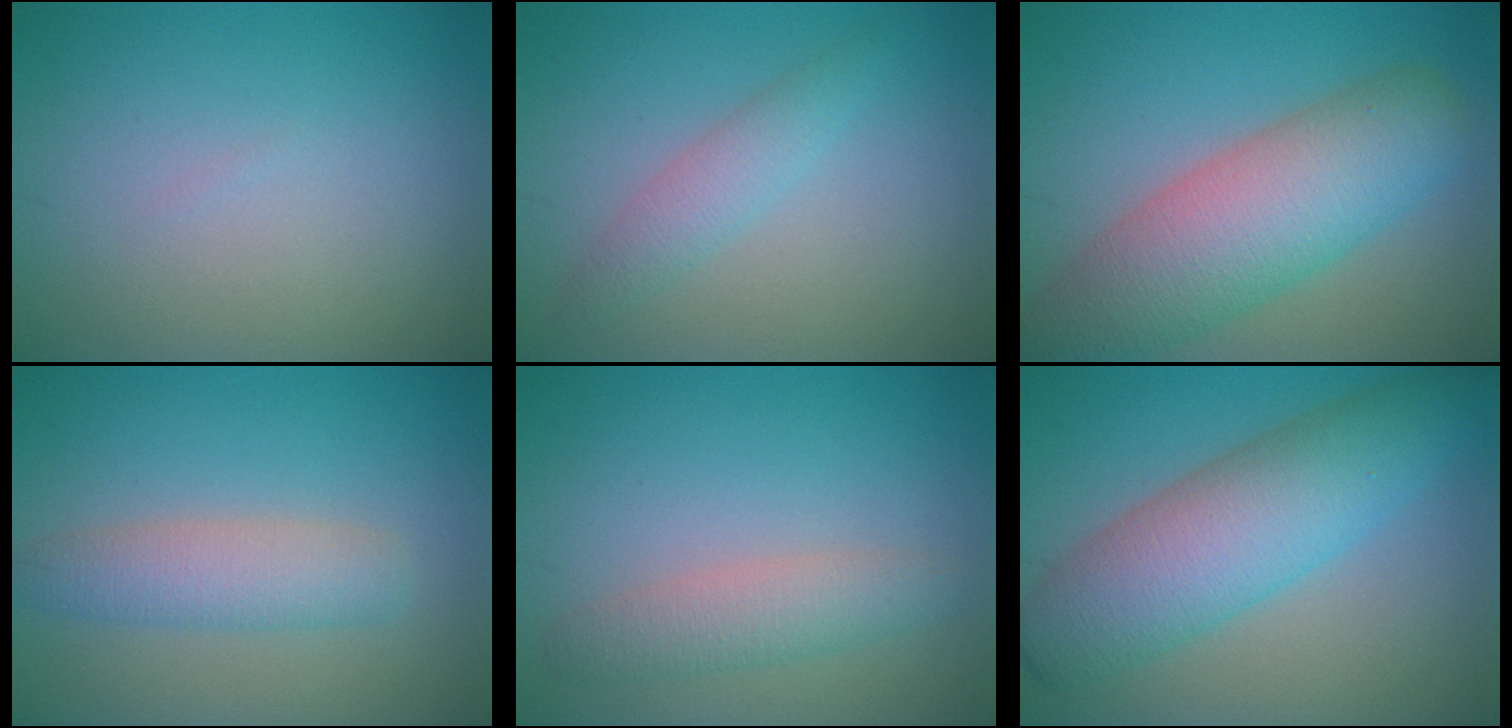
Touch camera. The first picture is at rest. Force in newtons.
{"total": 2.2, "press": 2.2, "slide": 0.1}
{"total": 8.9, "press": 8.9, "slide": 0.6}
{"total": 3.5, "press": 3.5, "slide": 0.2}
{"total": 2.8, "press": 2.8, "slide": 0.1}
{"total": 8.1, "press": 8.1, "slide": 0.0}